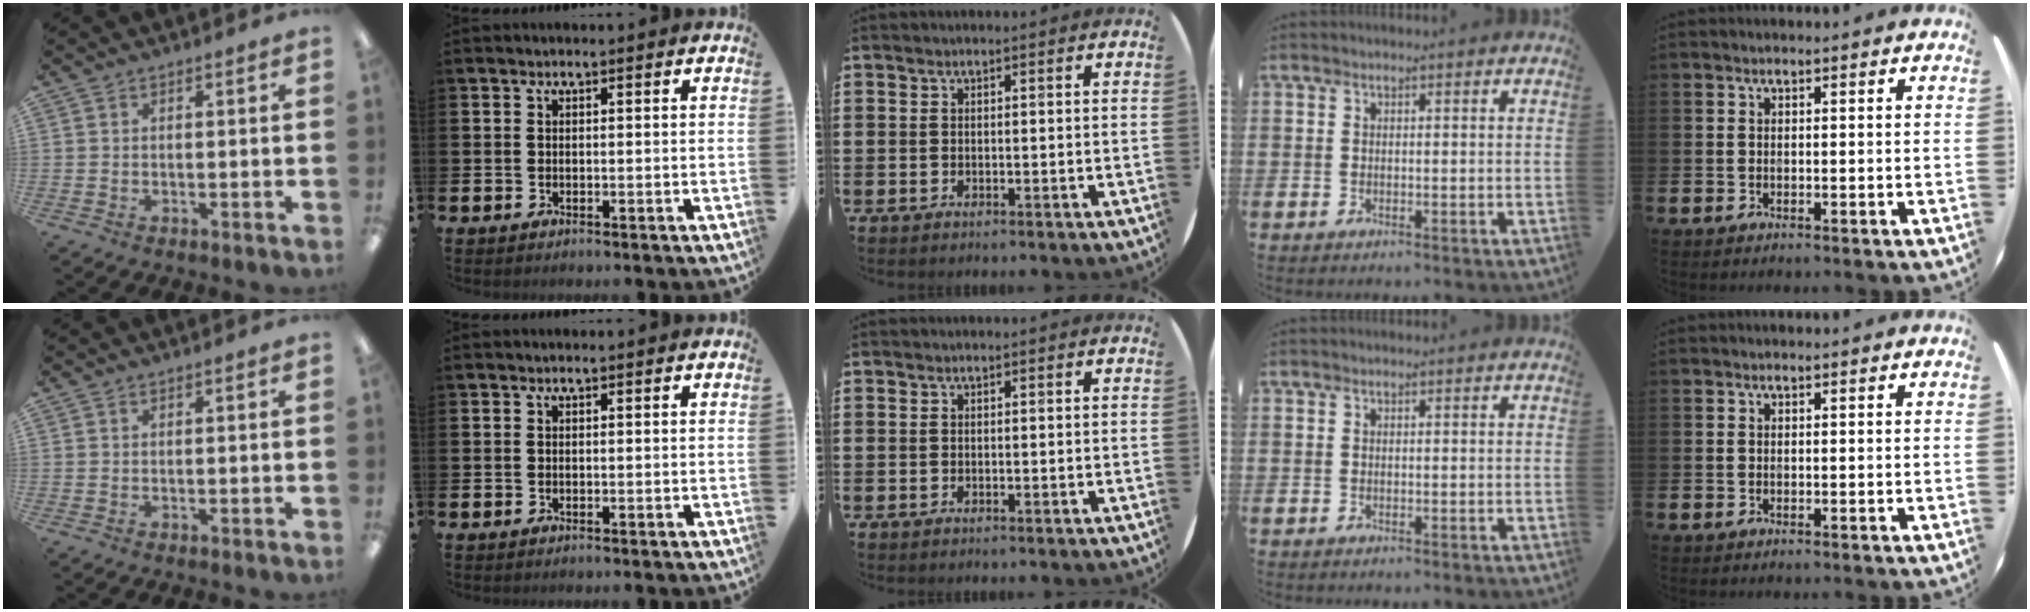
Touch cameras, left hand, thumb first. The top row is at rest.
{}